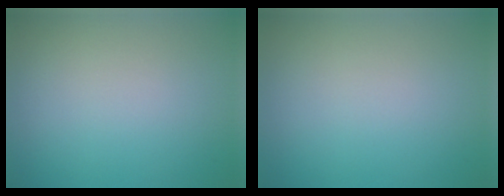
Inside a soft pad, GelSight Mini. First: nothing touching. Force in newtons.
{"total": 0.0}